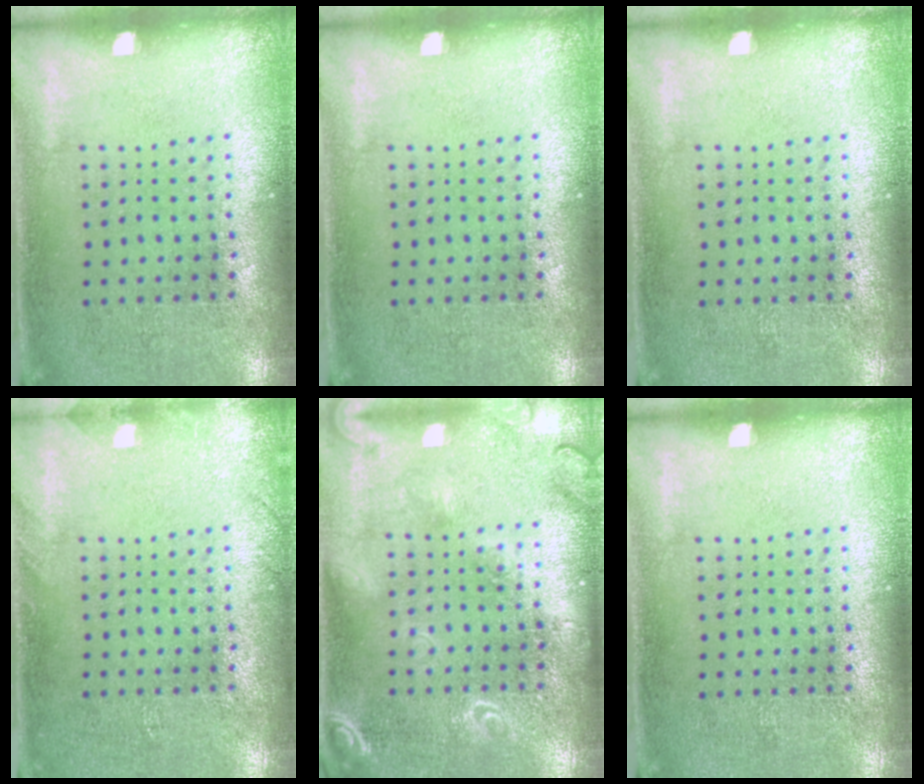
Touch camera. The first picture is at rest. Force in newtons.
{"total": 0.0}
{"total": 0.0}
{"total": 1.1, "press": 1.1, "slide": 0.1}
{"total": 1.8, "press": 1.8, "slide": 0.2}
{"total": 0.0}